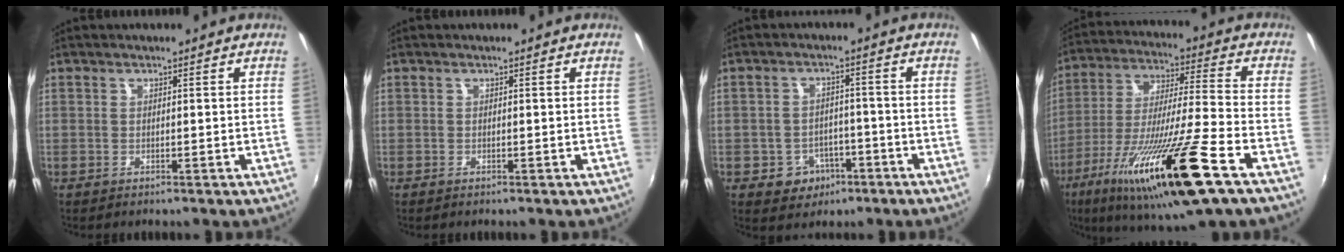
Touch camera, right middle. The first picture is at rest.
{"total": 0.0}
{"total": 6.5, "force": [-3.2, 5.2, 2.0], "torque": [-0.053, 0.011, -0.034]}
{"total": 23.4, "force": [-12.2, 1.4, 20.0], "torque": [-0.374, -0.061, -0.216]}